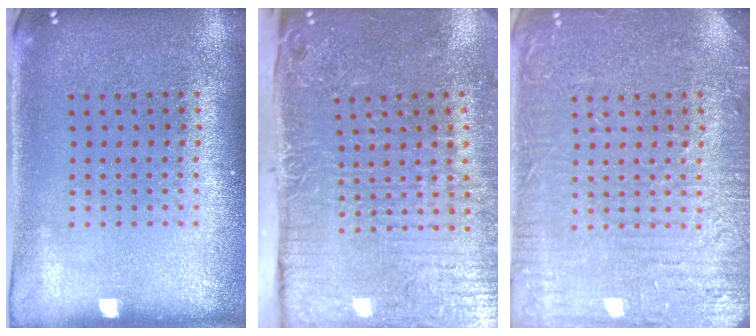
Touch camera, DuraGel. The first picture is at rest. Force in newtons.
{"total": 5.2, "press": 4.3, "slide": 3.0}
{"total": 5.0, "press": 5.0, "slide": 0.6}